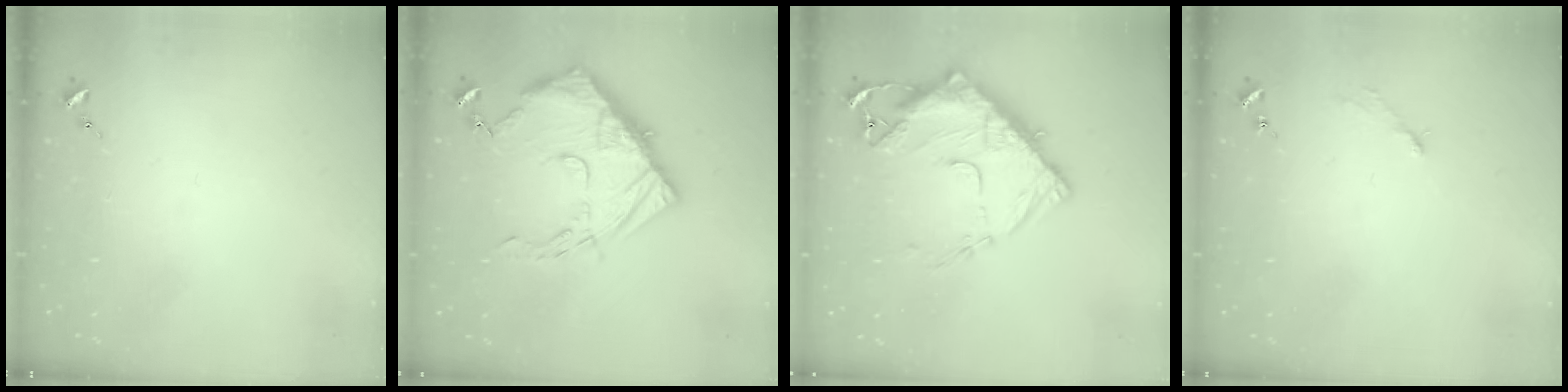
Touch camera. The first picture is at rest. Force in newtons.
{"total": 15.2, "press": 15.1, "slide": 1.4}
{"total": 16.9, "press": 16.8, "slide": 1.6}
{"total": 2.9, "press": 2.9, "slide": 0.4}